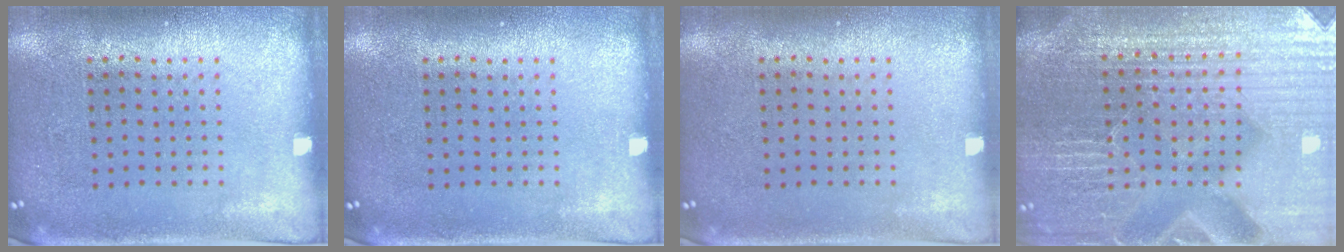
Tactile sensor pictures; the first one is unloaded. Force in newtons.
{"total": 0.0}
{"total": 0.0}
{"total": 5.5, "press": 5.1, "slide": 2.2}